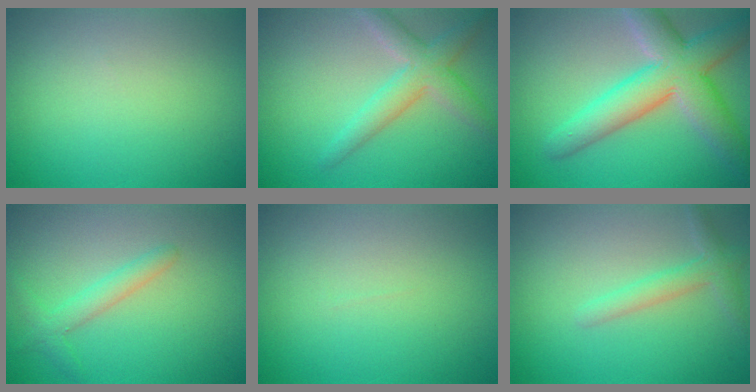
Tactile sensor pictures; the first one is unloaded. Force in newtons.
{"total": 3.8, "press": 3.8, "slide": 0.1}
{"total": 8.0, "press": 8.0, "slide": 0.4}
{"total": 2.2, "press": 2.2, "slide": 0.1}
{"total": 0.0}
{"total": 2.2, "press": 2.2, "slide": 0.2}